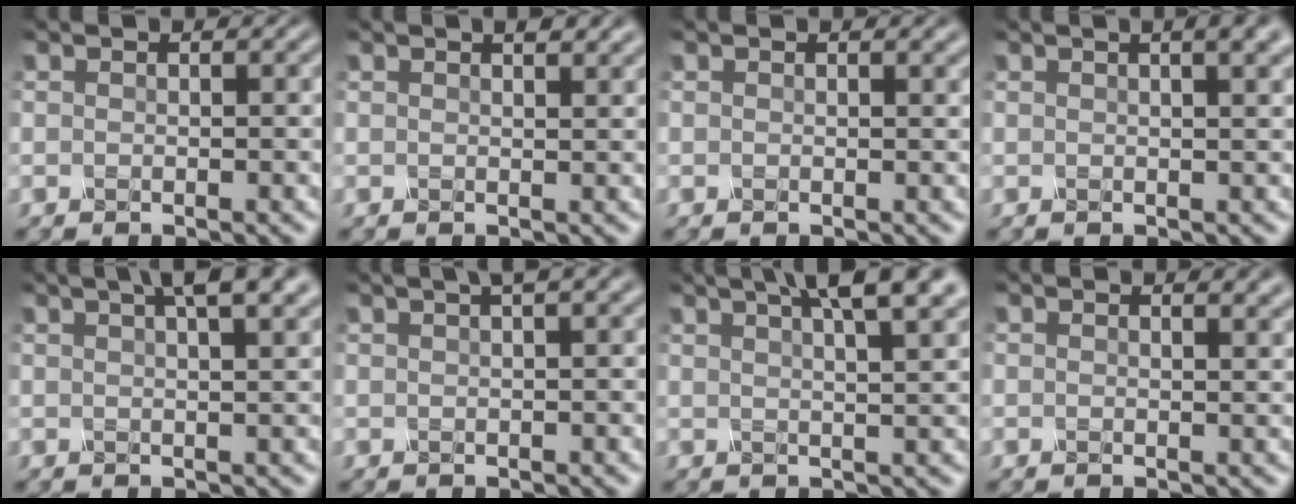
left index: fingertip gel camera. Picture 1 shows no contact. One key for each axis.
{"total": 1.7, "fx": 1.2, "fy": 0.5, "fz": 1.1, "tx": -0.013, "ty": 0.000, "tz": 0.015}
{"total": 1.1, "fx": 0.9, "fy": 0.2, "fz": 0.6, "tx": -0.007, "ty": 0.001, "tz": 0.012}
{"total": 4.8, "fx": 2.5, "fy": 1.9, "fz": 3.5, "tx": -0.024, "ty": 0.023, "tz": 0.002}
{"total": 5.5, "fx": 3.3, "fy": 1.5, "fz": 4.1, "tx": -0.038, "ty": 0.023, "tz": 0.026}
{"total": 2.7, "fx": 1.5, "fy": 0.4, "fz": 2.3, "tx": -0.029, "ty": 0.010, "tz": 0.021}
{"total": 7.6, "fx": 4.5, "fy": 2.2, "fz": 5.7, "tx": -0.055, "ty": 0.034, "tz": 0.034}
{"total": 1.8, "fx": 1.4, "fy": 0.6, "fz": 0.9, "tx": -0.007, "ty": 0.001, "tz": 0.018}